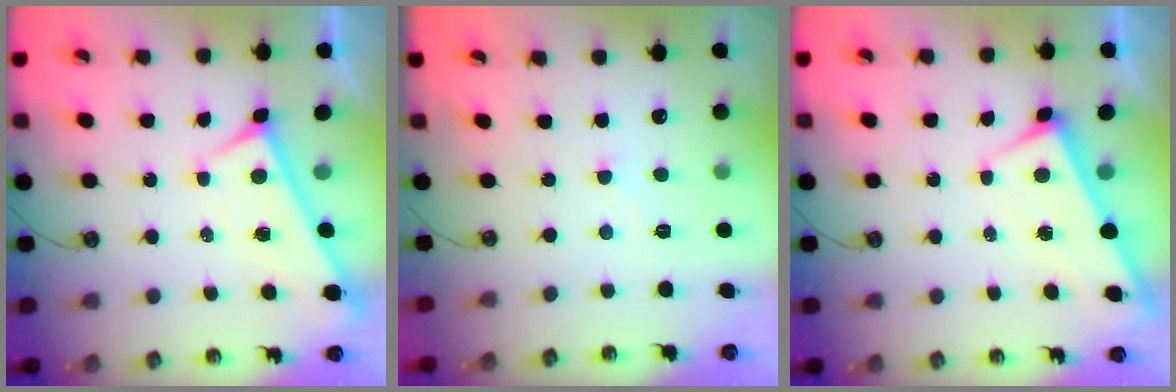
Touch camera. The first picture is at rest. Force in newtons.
{"total": 2.0, "press": 2.0, "slide": 0.4}
{"total": 2.4, "press": 2.4, "slide": 0.1}